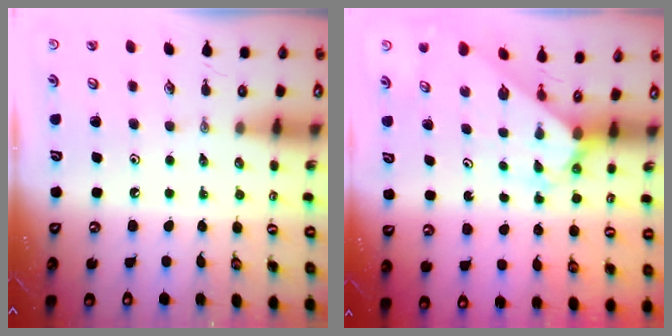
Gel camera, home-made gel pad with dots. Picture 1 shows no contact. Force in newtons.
{"total": 2.0, "press": 2.0, "slide": 0.2}